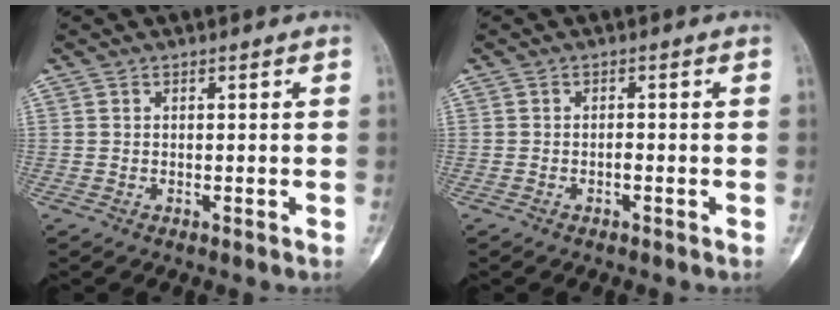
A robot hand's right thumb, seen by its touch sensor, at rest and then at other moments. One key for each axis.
{"total": 0.7, "fx": -0.4, "fy": 0.3, "fz": 0.5, "tx": -0.008, "ty": 0.003, "tz": -0.009}